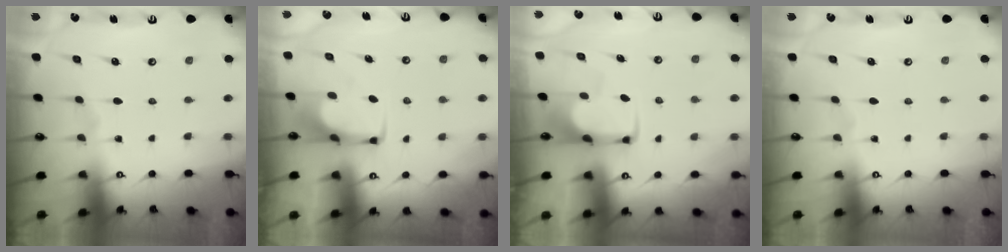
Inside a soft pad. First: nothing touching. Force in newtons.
{"total": 0.6, "press": 0.5, "slide": 0.2}
{"total": 2.0, "press": 2.0, "slide": 0.4}
{"total": 0.0}